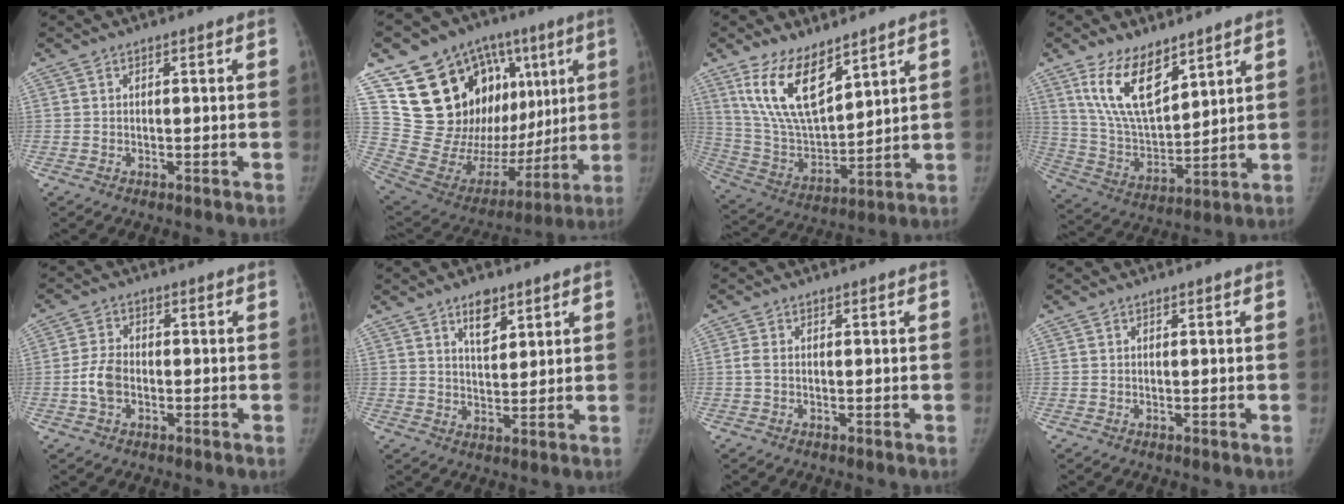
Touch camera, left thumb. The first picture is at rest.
{"total": 30.3, "force": [9.7, 19.4, 21.2], "torque": [-0.271, 0.023, 0.188]}
{"total": 15.2, "force": [9.5, 6.5, 10.0], "torque": [-0.162, -0.053, 0.201]}
{"total": 14.2, "force": [8.7, 6.3, 9.2], "torque": [-0.143, -0.049, 0.181]}
{"total": 5.2, "force": [-1.2, 3.5, 3.6], "torque": [-0.070, 0.012, -0.027]}
{"total": 5.7, "force": [3.5, 2.9, 3.4], "torque": [-0.035, -0.023, 0.057]}
{"total": 1.4, "force": [-0.2, 0.8, 1.1], "torque": [-0.026, -0.001, -0.005]}
{"total": 0.0}